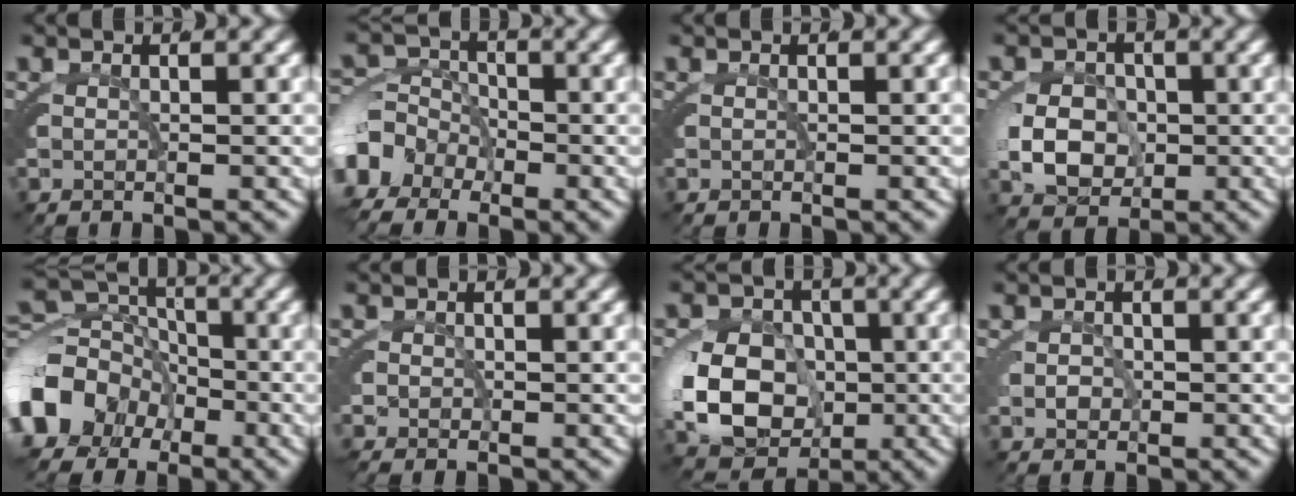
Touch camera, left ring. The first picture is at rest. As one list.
[{"total": 5.0, "force": [-2.0, 3.9, 2.4], "torque": [-0.049, -0.018, -0.029]}, {"total": 0.0}, {"total": 4.8, "force": [-0.4, 4.0, 2.7], "torque": [-0.046, -0.011, 0.001]}, {"total": 8.6, "force": [-2.1, 7.0, 4.4], "torque": [-0.082, -0.022, -0.033]}, {"total": 0.7, "force": [-0.3, 0.6, 0.2], "torque": [-0.004, -0.002, -0.005]}, {"total": 10.6, "force": [-0.9, 8.7, 5.9], "torque": [-0.113, -0.029, -0.010]}, {"total": 0.5, "force": [0.2, 0.4, 0.2], "torque": [-0.004, -0.002, 0.005]}]